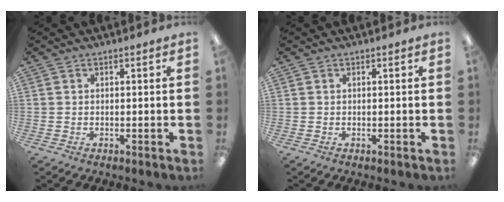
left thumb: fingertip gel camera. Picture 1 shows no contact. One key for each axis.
{"total": 0.0}